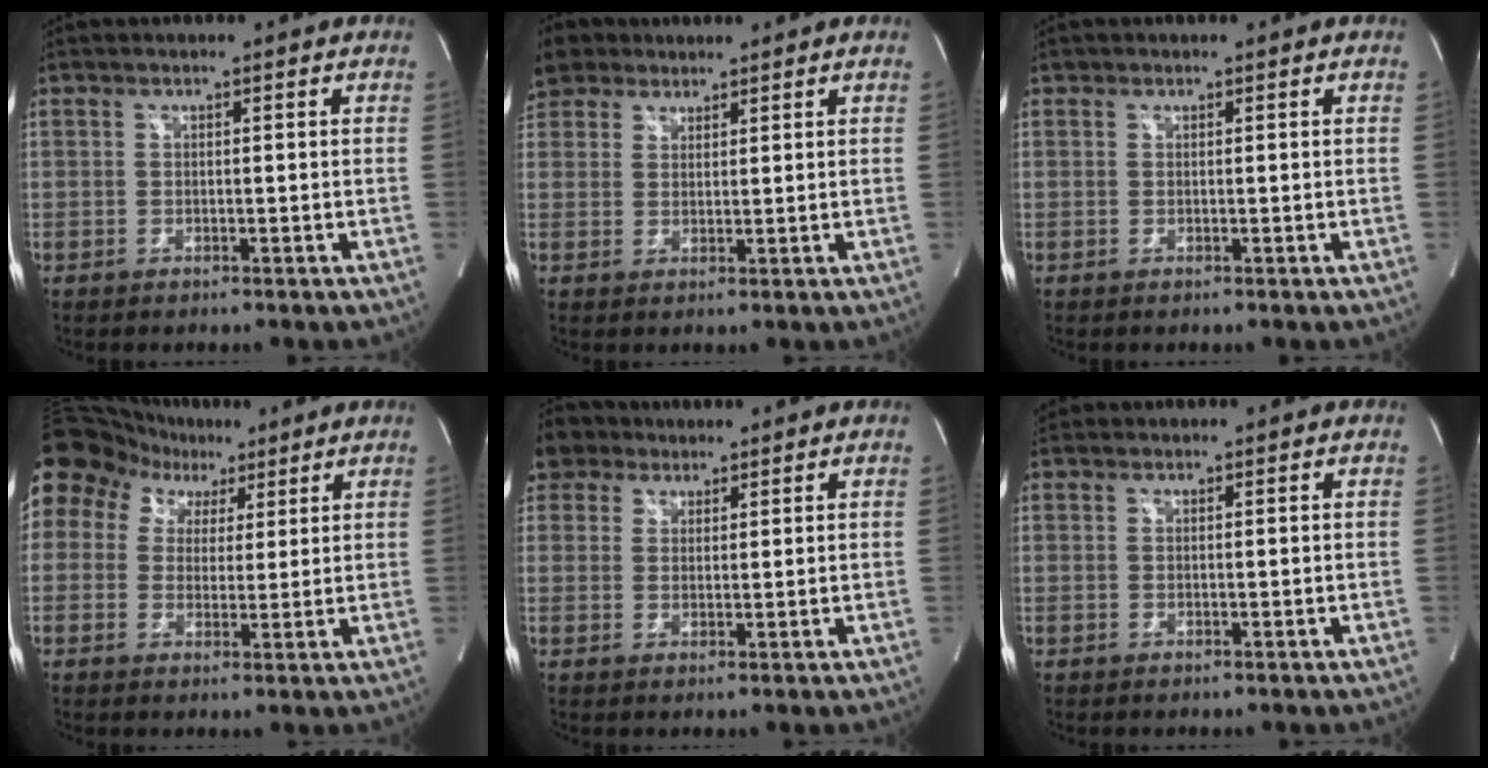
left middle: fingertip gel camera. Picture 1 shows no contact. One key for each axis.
{"total": 5.8, "fx": 4.8, "fy": 3.3, "fz": 0.7, "tx": -0.018, "ty": 0.024, "tz": 0.096}
{"total": 0.0}
{"total": 15.0, "fx": 8.2, "fy": 11.6, "fz": 4.9, "tx": -0.117, "ty": 0.074, "tz": 0.148}
{"total": 4.1, "fx": 3.4, "fy": 2.2, "fz": -0.4, "tx": 0.009, "ty": 0.016, "tz": 0.062}
{"total": 0.6, "fx": 0.5, "fy": 0.3, "fz": -0.1, "tx": -0.002, "ty": 0.008, "tz": 0.009}